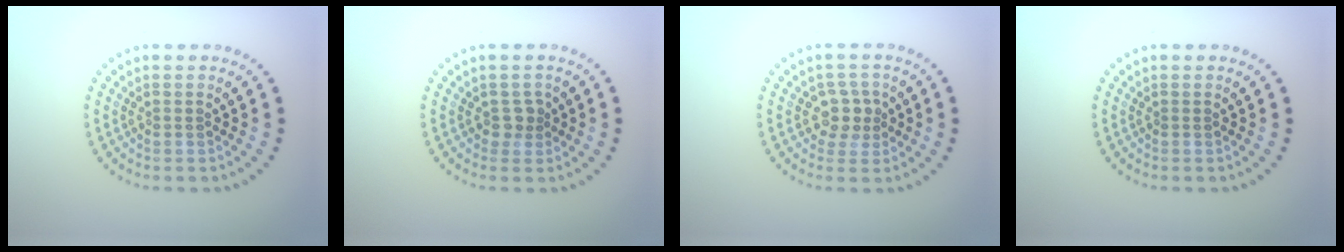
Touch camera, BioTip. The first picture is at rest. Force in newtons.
{"total": 1.4, "press": 1.1, "slide": 0.8}
{"total": 2.4, "press": 2.2, "slide": 1.0}
{"total": 0.0}